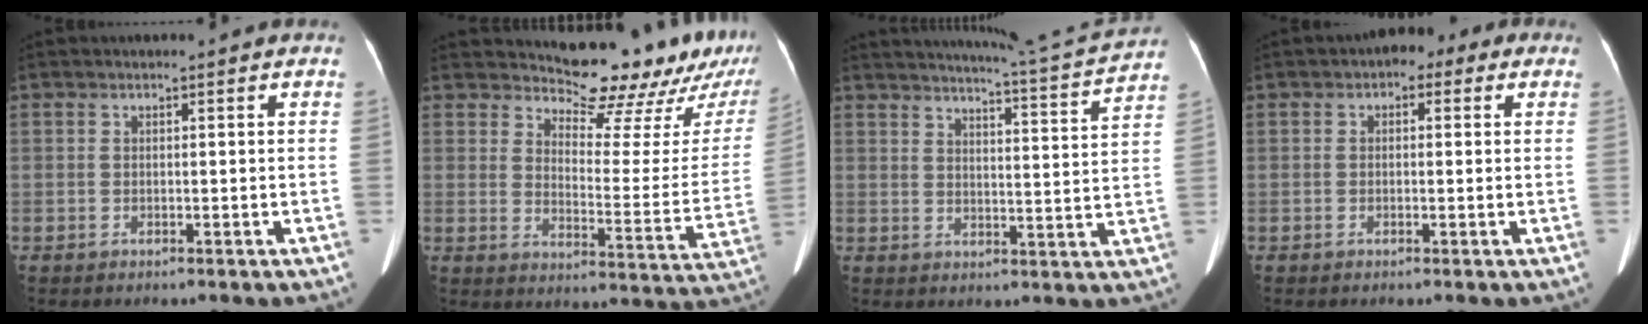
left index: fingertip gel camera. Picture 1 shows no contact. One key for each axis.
{"total": 17.4, "fx": 16.0, "fy": 3.3, "fz": 6.1, "tx": -0.068, "ty": -0.083, "tz": 0.180}
{"total": 13.1, "fx": 12.5, "fy": -2.0, "fz": 3.1, "tx": -0.062, "ty": -0.037, "tz": 0.165}
{"total": 4.1, "fx": 1.7, "fy": 2.5, "fz": 2.7, "tx": -0.029, "ty": 0.029, "tz": 0.014}